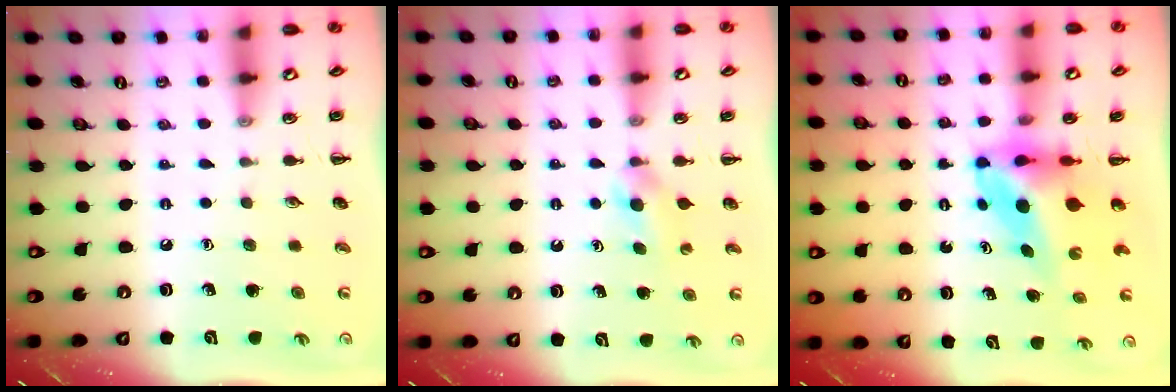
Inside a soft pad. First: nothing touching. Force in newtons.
{"total": 3.6, "press": 3.4, "slide": 1.4}
{"total": 6.0, "press": 5.7, "slide": 1.8}